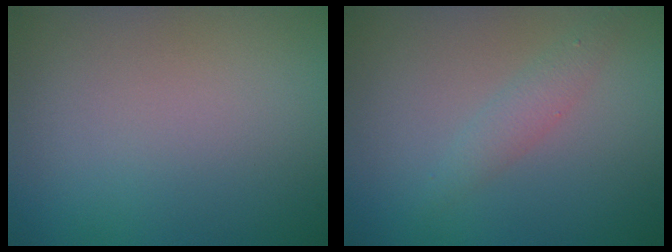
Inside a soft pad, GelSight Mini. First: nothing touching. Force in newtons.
{"total": 1.6, "press": 1.6, "slide": 0.1}